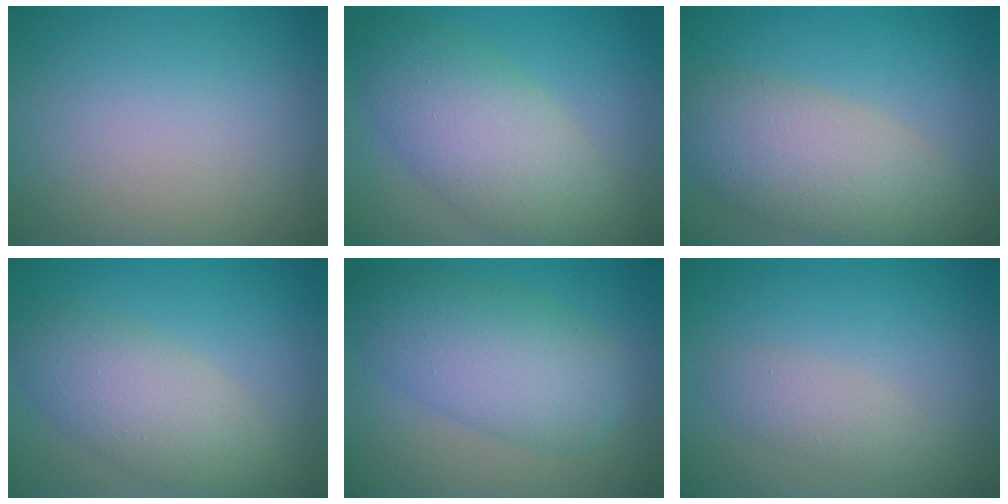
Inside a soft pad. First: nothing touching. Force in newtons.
{"total": 7.2, "press": 7.2, "slide": 0.6}
{"total": 7.1, "press": 7.1, "slide": 0.5}
{"total": 5.4, "press": 5.4, "slide": 0.1}
{"total": 6.8, "press": 6.8, "slide": 0.1}
{"total": 1.9, "press": 1.9, "slide": 0.0}